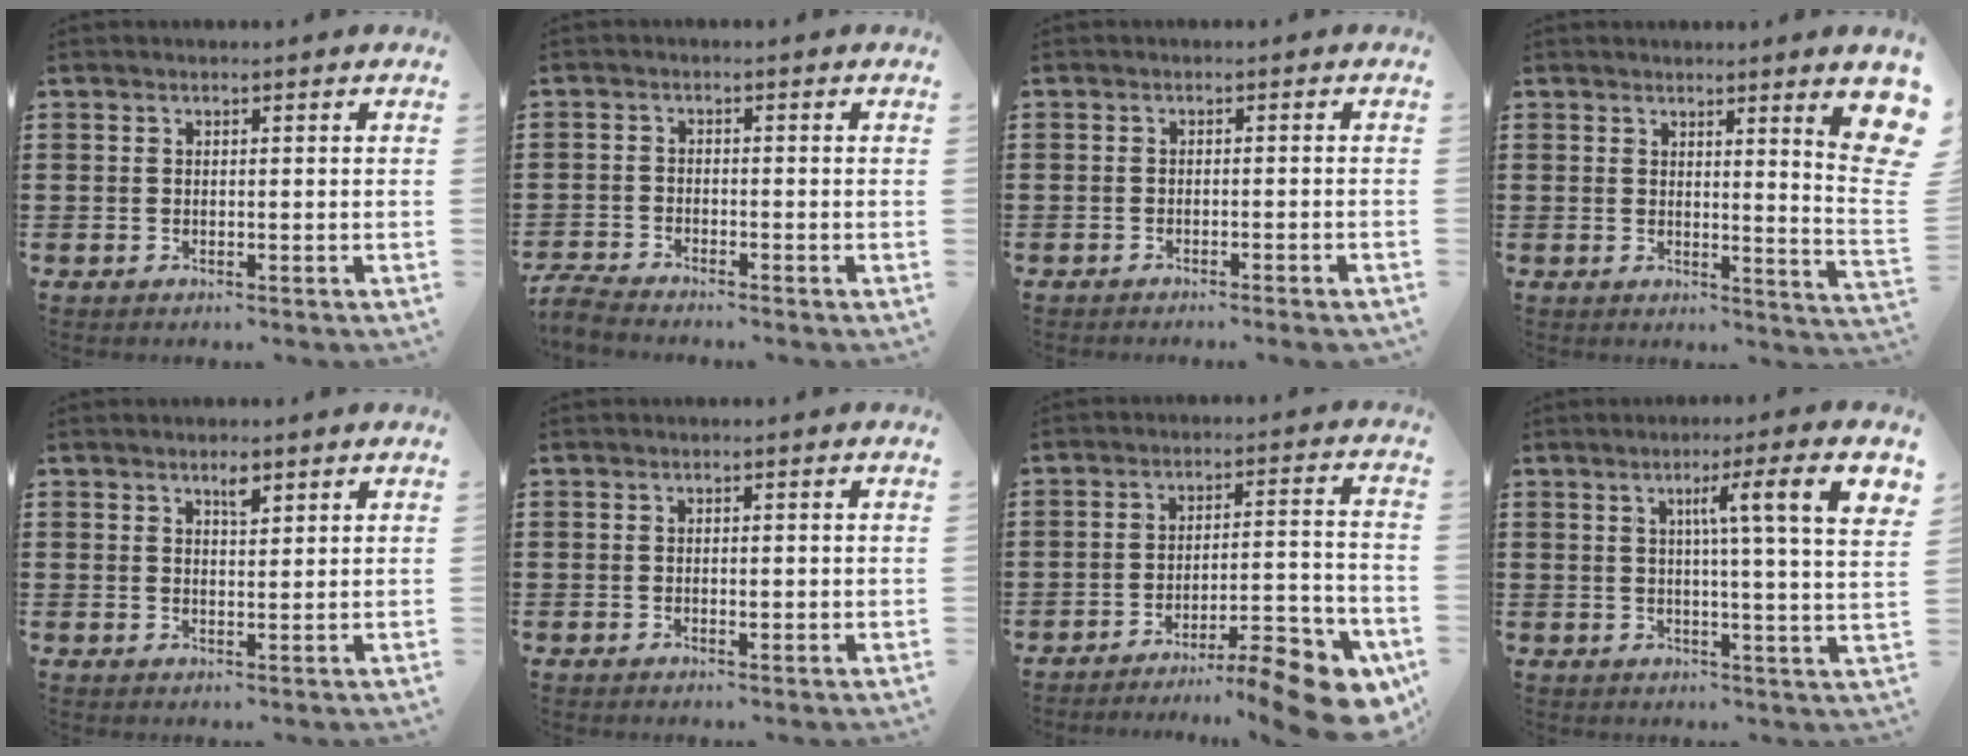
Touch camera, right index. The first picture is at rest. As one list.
[{"total": 2.9, "force": [-2.8, 0.1, 0.4], "torque": [-0.016, 0.001, -0.062]}, {"total": 1.3, "force": [-1.2, -0.2, 0.5], "torque": [-0.008, 0.000, -0.023]}, {"total": 6.1, "force": [3.2, 0.2, 5.1], "torque": [-0.075, -0.023, 0.049]}, {"total": 2.3, "force": [1.5, 0.8, 1.5], "torque": [-0.018, -0.002, 0.023]}, {"total": 1.0, "force": [-0.2, 0.5, 0.9], "torque": [-0.015, 0.001, -0.005]}, {"total": 10.0, "force": [-8.1, 1.5, 5.7], "torque": [-0.067, 0.016, -0.151]}, {"total": 8.8, "force": [3.3, 0.0, 8.1], "torque": [-0.137, -0.006, 0.045]}]